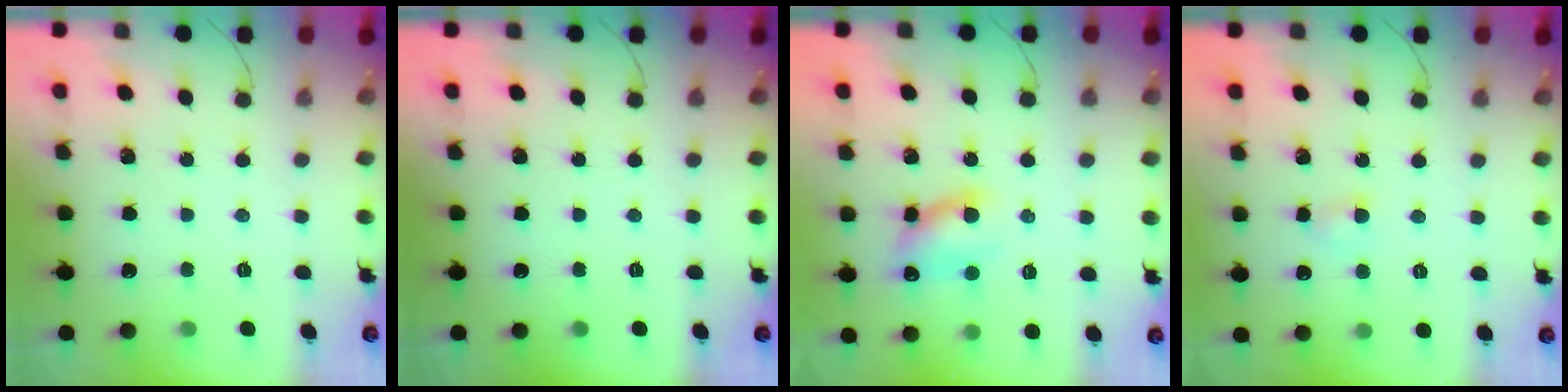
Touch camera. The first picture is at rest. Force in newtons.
{"total": 0.0}
{"total": 8.8, "press": 8.7, "slide": 1.4}
{"total": 2.4, "press": 2.3, "slide": 0.9}